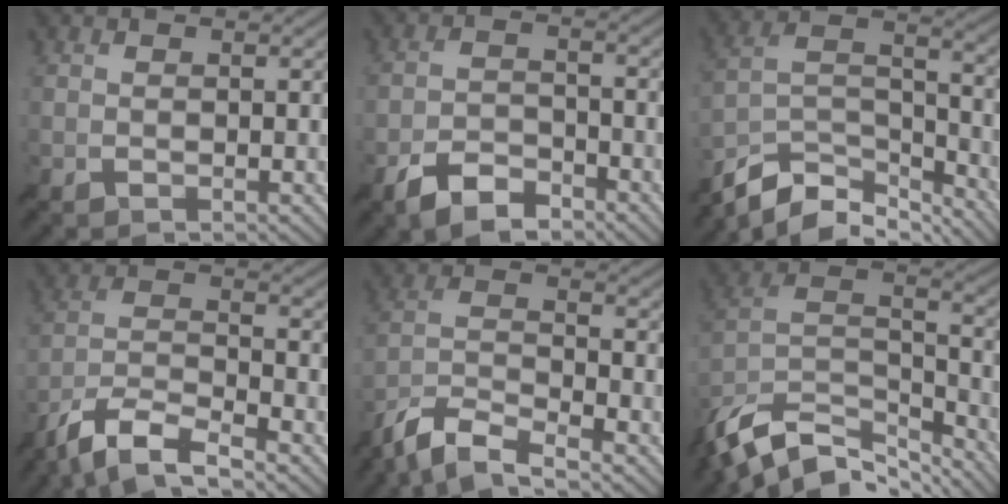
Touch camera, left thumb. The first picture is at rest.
{"total": 5.9, "force": [-4.5, 2.4, 3.0], "torque": [-0.055, -0.003, -0.089]}
{"total": 11.8, "force": [-9.5, 4.4, 5.5], "torque": [-0.118, -0.003, -0.177]}
{"total": 8.9, "force": [-7.1, 1.8, 5.1], "torque": [-0.105, -0.006, -0.145]}
{"total": 8.4, "force": [-7.1, 1.6, 4.2], "torque": [-0.087, -0.008, -0.145]}
{"total": 14.4, "force": [-10.9, 6.2, 7.1], "torque": [-0.200, -0.016, -0.189]}